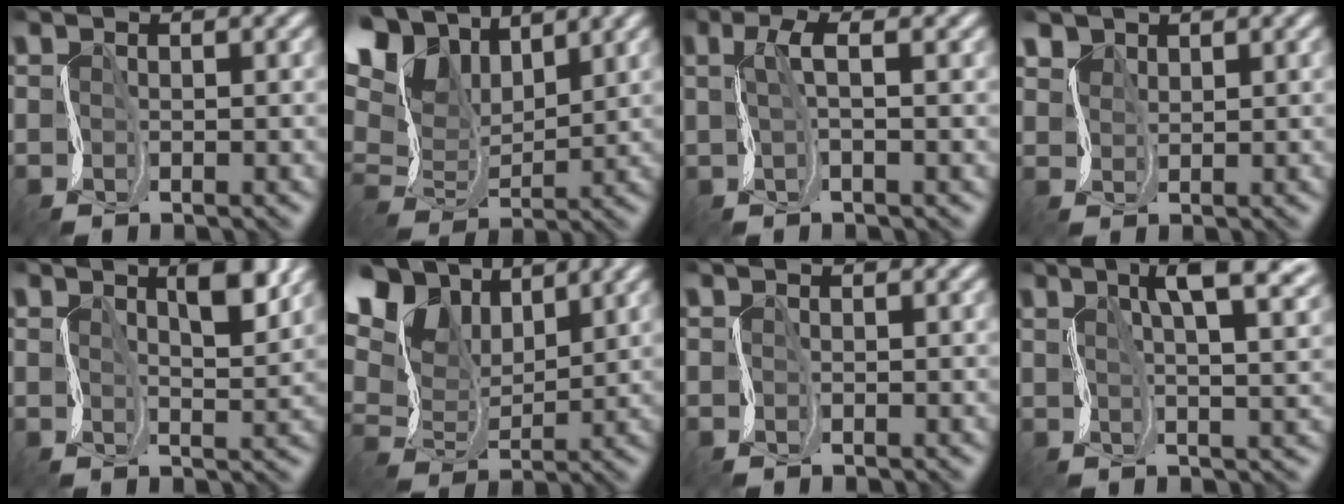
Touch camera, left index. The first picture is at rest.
{"total": 9.1, "force": [6.0, 5.0, 4.7], "torque": [-0.119, 0.025, 0.098]}
{"total": 1.8, "force": [0.8, 0.7, 1.4], "torque": [-0.025, 0.009, 0.011]}
{"total": 2.2, "force": [1.8, 0.9, -0.9], "torque": [0.013, 0.009, 0.036]}
{"total": 3.2, "force": [2.1, 1.1, 2.1], "torque": [-0.032, 0.006, 0.032]}
{"total": 10.5, "force": [6.5, 6.4, 5.2], "torque": [-0.134, 0.028, 0.104]}
{"total": 0.0}
{"total": 7.5, "force": [3.9, 2.6, 5.8], "torque": [-0.072, 0.020, 0.056]}